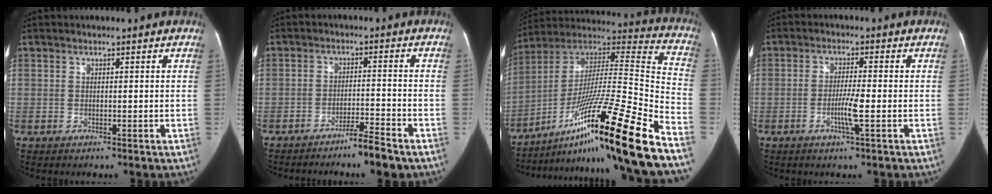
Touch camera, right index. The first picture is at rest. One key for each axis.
{"total": 4.9, "fx": -3.9, "fy": 0.0, "fz": 3.0, "tx": -0.048, "ty": -0.004, "tz": -0.069}
{"total": 29.7, "fx": -18.4, "fy": -0.3, "fz": 23.3, "tx": -0.321, "ty": 0.004, "tz": -0.317}
{"total": 4.5, "fx": -1.5, "fy": 0.0, "fz": 4.3, "tx": -0.083, "ty": -0.005, "tz": -0.028}